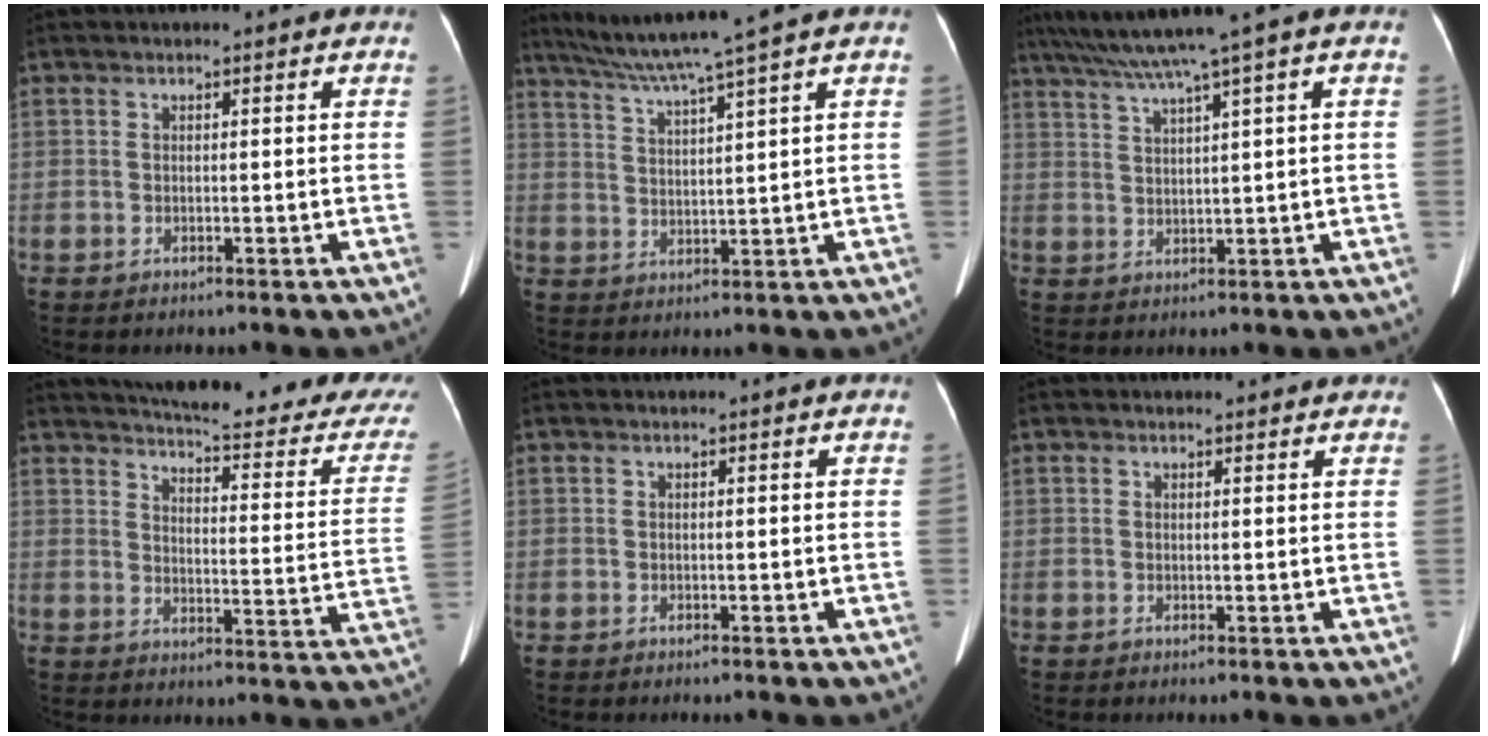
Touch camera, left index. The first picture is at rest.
{"total": 8.9, "force": [7.1, -2.4, 4.9], "torque": [-0.085, 0.009, 0.124]}
{"total": 8.0, "force": [5.6, -1.9, 5.5], "torque": [-0.091, 0.029, 0.095]}
{"total": 26.4, "force": [23.7, 3.3, 11.1], "torque": [-0.151, -0.081, 0.268]}
{"total": 0.0}
{"total": 2.1, "force": [1.9, 0.7, 0.4], "torque": [-0.006, 0.007, 0.015]}